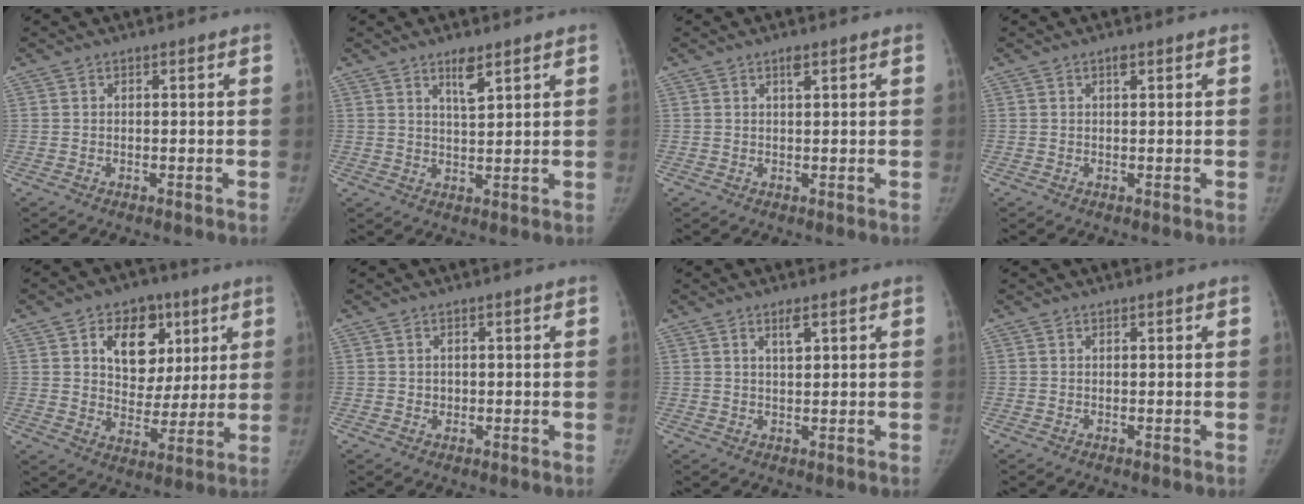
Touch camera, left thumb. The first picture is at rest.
{"total": 4.2, "force": [2.7, 1.1, 3.0], "torque": [-0.046, -0.018, 0.049]}
{"total": 1.5, "force": [0.9, 0.4, 1.1], "torque": [-0.016, 0.000, 0.014]}
{"total": 1.0, "force": [0.6, 0.4, 0.8], "torque": [-0.010, 0.000, 0.008]}
{"total": 14.4, "force": [5.6, 10.6, 8.0], "torque": [-0.065, -0.017, 0.090]}
{"total": 1.1, "force": [0.0, 1.0, 0.3], "torque": [0.001, 0.002, 0.002]}
{"total": 2.7, "force": [1.5, 0.8, 2.1], "torque": [-0.035, -0.006, 0.028]}
{"total": 0.0}